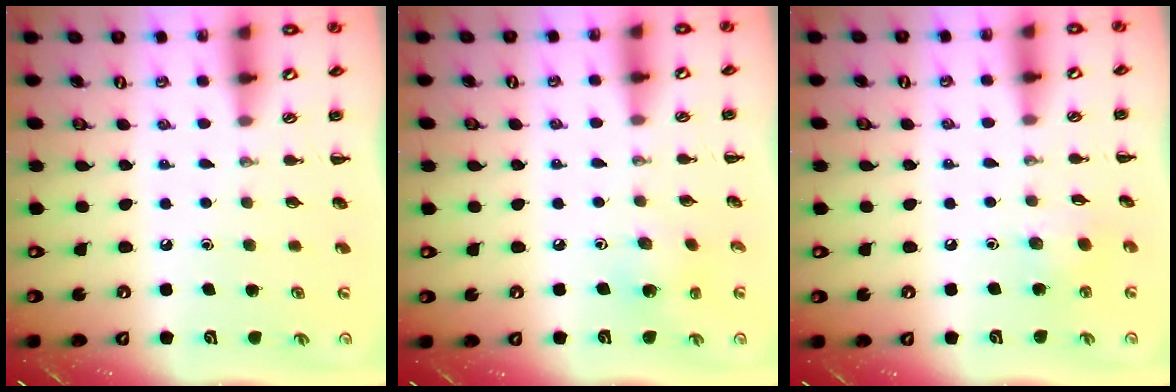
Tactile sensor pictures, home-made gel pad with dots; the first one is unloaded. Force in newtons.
{"total": 2.5, "press": 2.4, "slide": 0.7}
{"total": 4.2, "press": 4.1, "slide": 0.7}